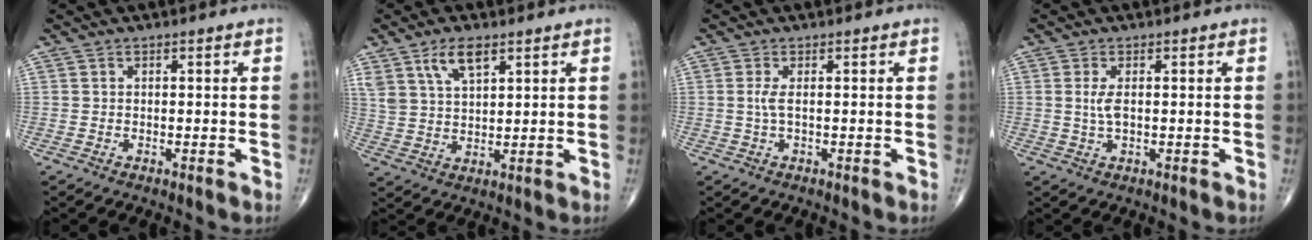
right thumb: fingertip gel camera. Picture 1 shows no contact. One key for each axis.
{"total": 7.0, "fx": 4.2, "fy": 3.0, "fz": 4.8, "tx": -0.084, "ty": -0.017, "tz": 0.083}
{"total": 1.7, "fx": 0.1, "fy": 0.2, "fz": 1.7, "tx": -0.051, "ty": -0.002, "tz": 0.002}
{"total": 2.7, "fx": 0.3, "fy": 1.0, "fz": 2.5, "tx": -0.055, "ty": -0.002, "tz": 0.007}